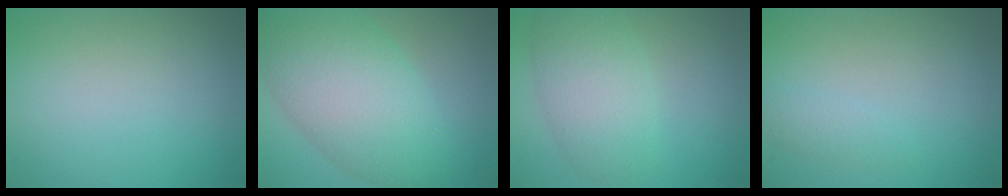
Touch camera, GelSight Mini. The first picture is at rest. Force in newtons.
{"total": 9.3, "press": 9.3, "slide": 0.4}
{"total": 5.0, "press": 5.0, "slide": 0.1}
{"total": 1.1, "press": 1.1, "slide": 0.0}